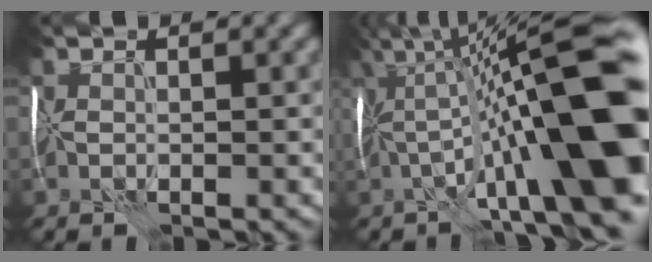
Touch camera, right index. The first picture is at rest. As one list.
[{"total": 17.6, "force": [-0.7, 4.3, 17.1], "torque": [-0.253, 0.044, -0.012]}]